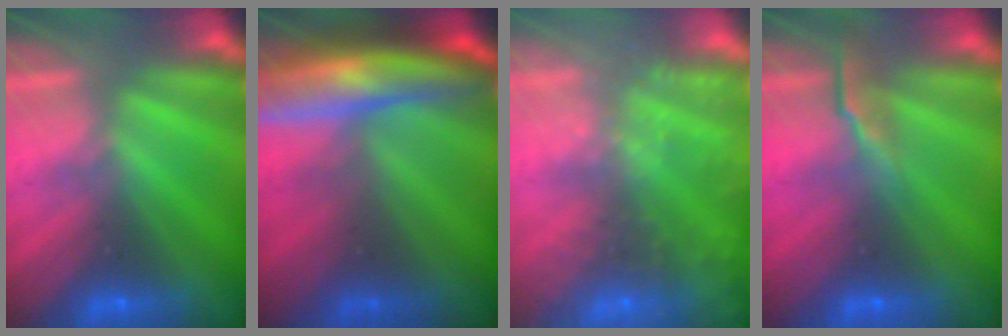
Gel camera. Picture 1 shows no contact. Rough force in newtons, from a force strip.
{"total": 8.0}
{"total": 7.8}
{"total": 2.6}